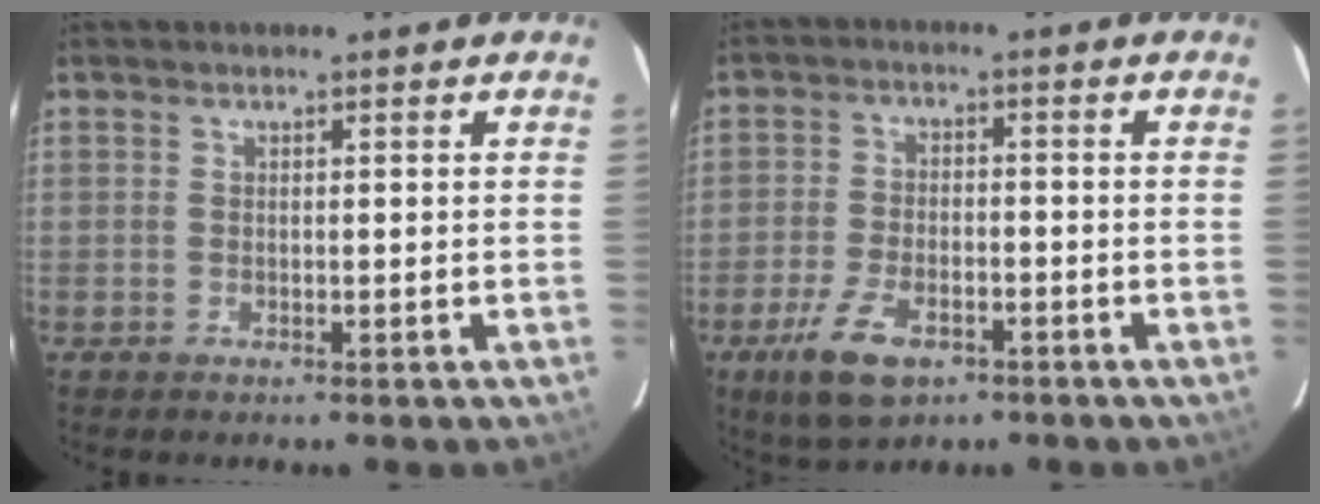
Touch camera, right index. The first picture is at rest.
{"total": 9.8, "force": [-5.6, 4.7, 6.6], "torque": [-0.152, -0.012, -0.097]}